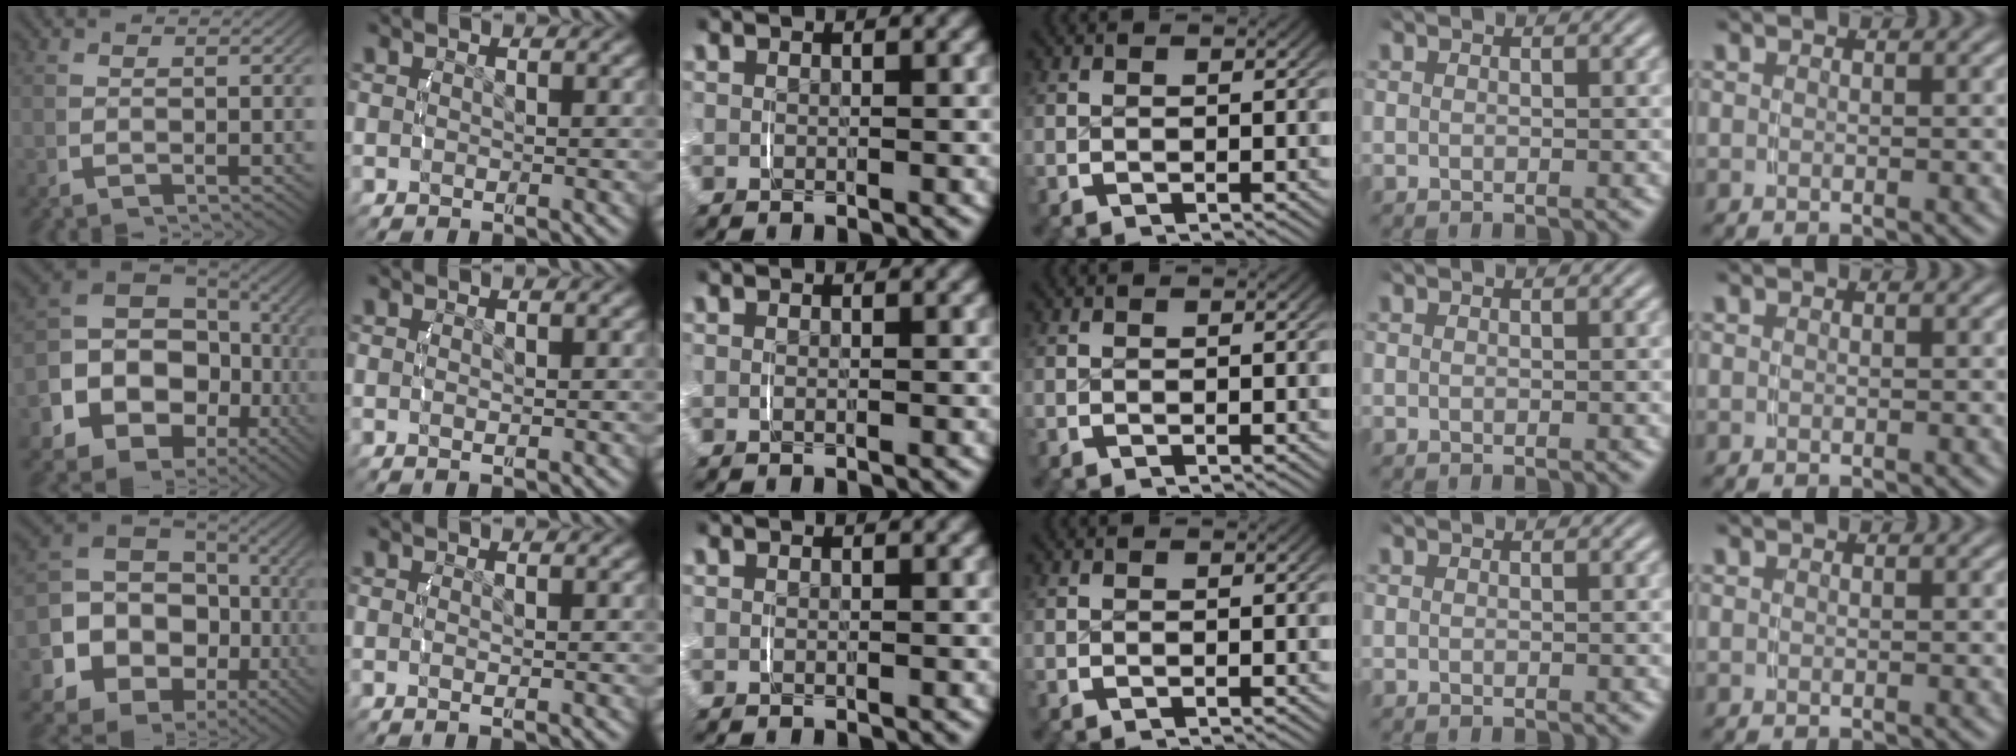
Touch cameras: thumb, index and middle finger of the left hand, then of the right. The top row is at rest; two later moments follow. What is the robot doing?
{"motion": "lift_and_place", "object": "napkin"}